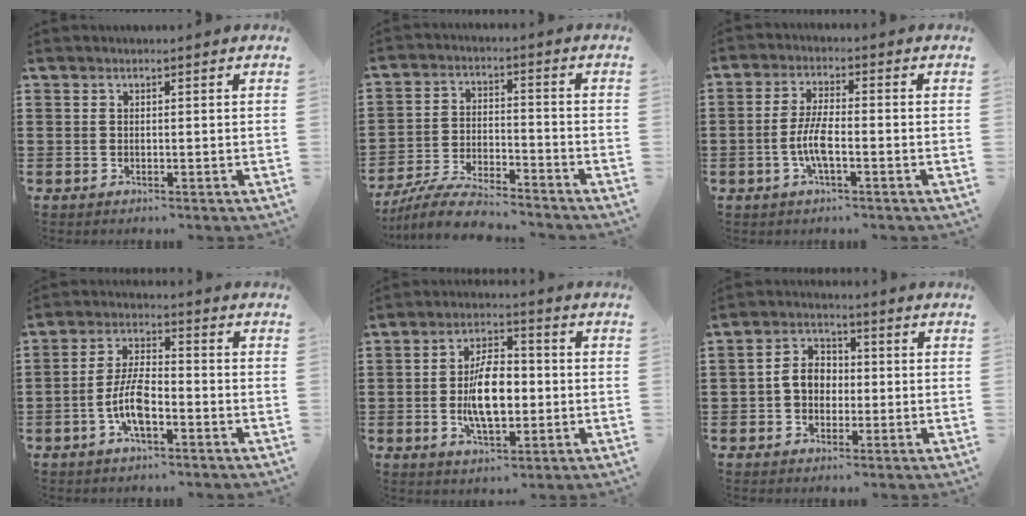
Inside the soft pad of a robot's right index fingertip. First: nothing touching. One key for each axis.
{"total": 7.0, "fx": -6.7, "fy": 0.6, "fz": 2.0, "tx": -0.047, "ty": 0.004, "tz": -0.130}
{"total": 5.3, "fx": -1.6, "fy": 1.3, "fz": 4.9, "tx": -0.121, "ty": -0.009, "tz": -0.039}
{"total": 7.3, "fx": -2.6, "fy": 2.6, "fz": 6.3, "tx": -0.146, "ty": -0.007, "tz": -0.056}
{"total": 9.3, "fx": -1.0, "fy": 4.5, "fz": 8.1, "tx": -0.151, "ty": -0.001, "tz": -0.026}
{"total": 4.9, "fx": -0.6, "fy": 3.9, "fz": 3.0, "tx": -0.072, "ty": 0.011, "tz": -0.017}